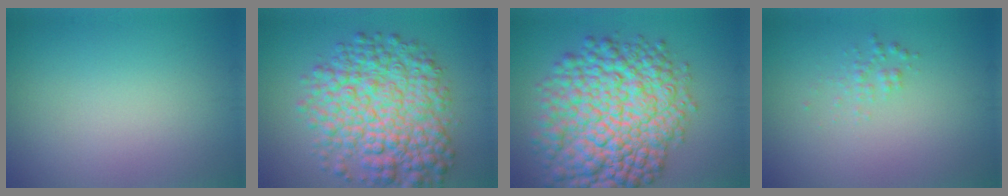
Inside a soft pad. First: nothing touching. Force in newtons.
{"total": 9.6, "press": 9.6, "slide": 0.2}
{"total": 13.6, "press": 13.6, "slide": 0.3}
{"total": 1.0, "press": 1.0, "slide": 0.0}